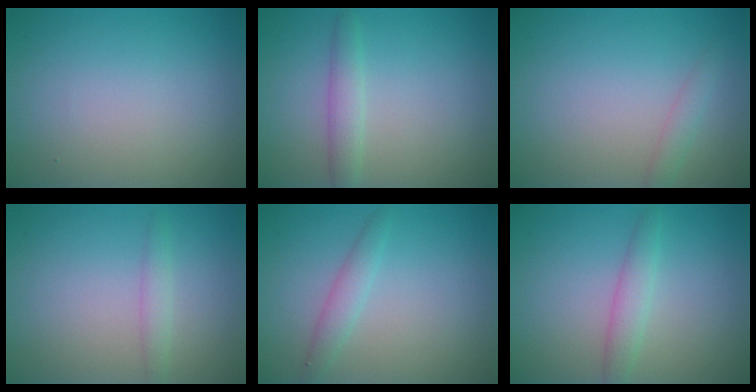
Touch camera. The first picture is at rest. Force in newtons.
{"total": 1.9, "press": 1.9, "slide": 0.0}
{"total": 1.2, "press": 1.2, "slide": 0.2}
{"total": 1.3, "press": 1.3, "slide": 0.1}
{"total": 1.6, "press": 1.6, "slide": 0.0}
{"total": 1.9, "press": 1.9, "slide": 0.1}